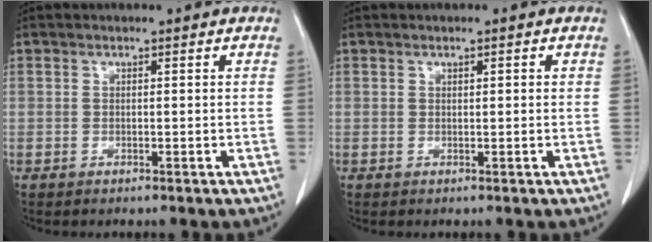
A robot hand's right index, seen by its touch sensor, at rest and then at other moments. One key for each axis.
{"total": 0.8, "fx": 0.3, "fy": 0.2, "fz": 0.6, "tx": -0.011, "ty": 0.001, "tz": 0.006}